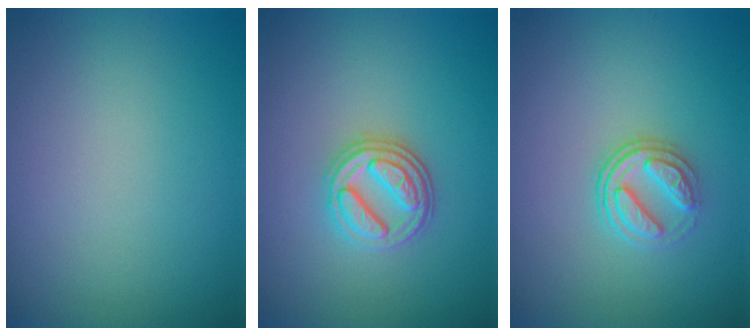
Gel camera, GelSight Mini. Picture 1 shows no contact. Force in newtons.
{"total": 3.8, "press": 3.2, "slide": 2.1}
{"total": 2.5, "press": 1.9, "slide": 1.6}